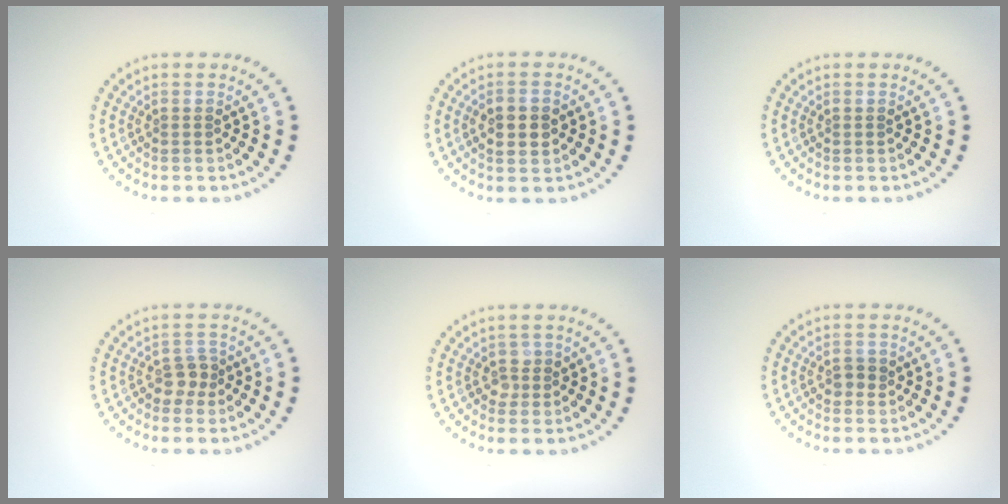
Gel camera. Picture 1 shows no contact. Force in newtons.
{"total": 2.6, "press": 2.6, "slide": 0.1}
{"total": 0.0}
{"total": 1.8, "press": 1.4, "slide": 1.0}
{"total": 1.3, "press": 1.1, "slide": 0.6}
{"total": 1.3, "press": 1.2, "slide": 0.3}